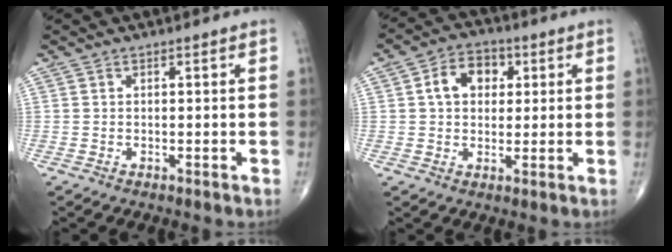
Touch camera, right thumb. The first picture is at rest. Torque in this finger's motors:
{"motor_torque": [0.92, 1.17, 0.90, 0.22, 0.05]}